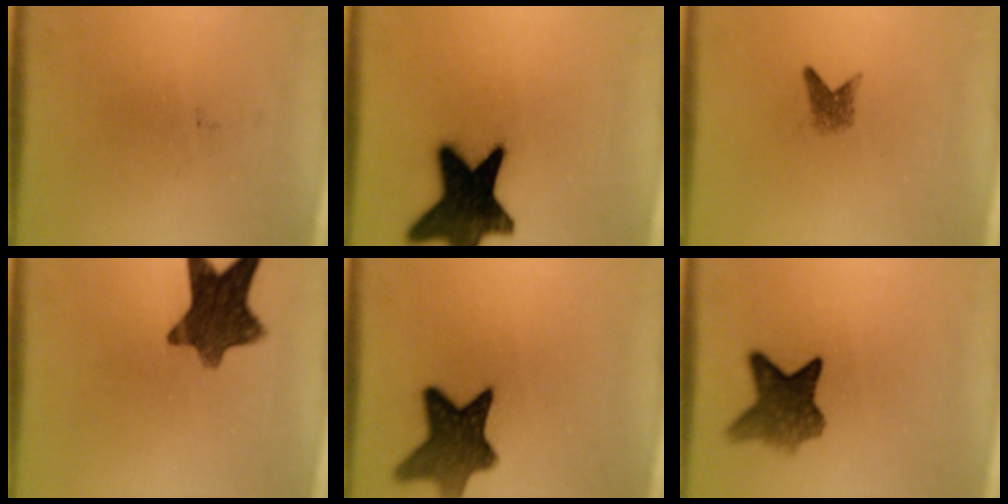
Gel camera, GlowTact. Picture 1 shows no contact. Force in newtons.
{"total": 19.2}
{"total": 1.9}
{"total": 10.7}
{"total": 10.5}
{"total": 7.2}